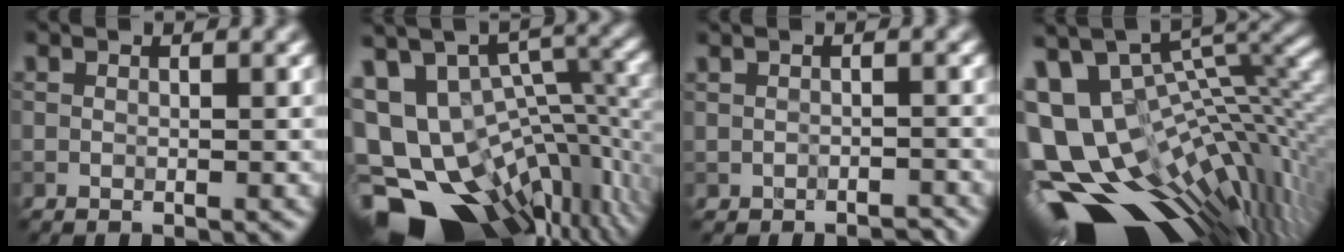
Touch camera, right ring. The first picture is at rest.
{"total": 16.8, "force": [-5.2, 11.4, 11.2], "torque": [-0.199, -0.006, -0.023]}
{"total": 0.8, "force": [-0.8, 0.3, 0.1], "torque": [0.008, 0.004, -0.012]}
{"total": 15.3, "force": [-0.6, 8.7, 12.5], "torque": [-0.212, -0.014, 0.027]}